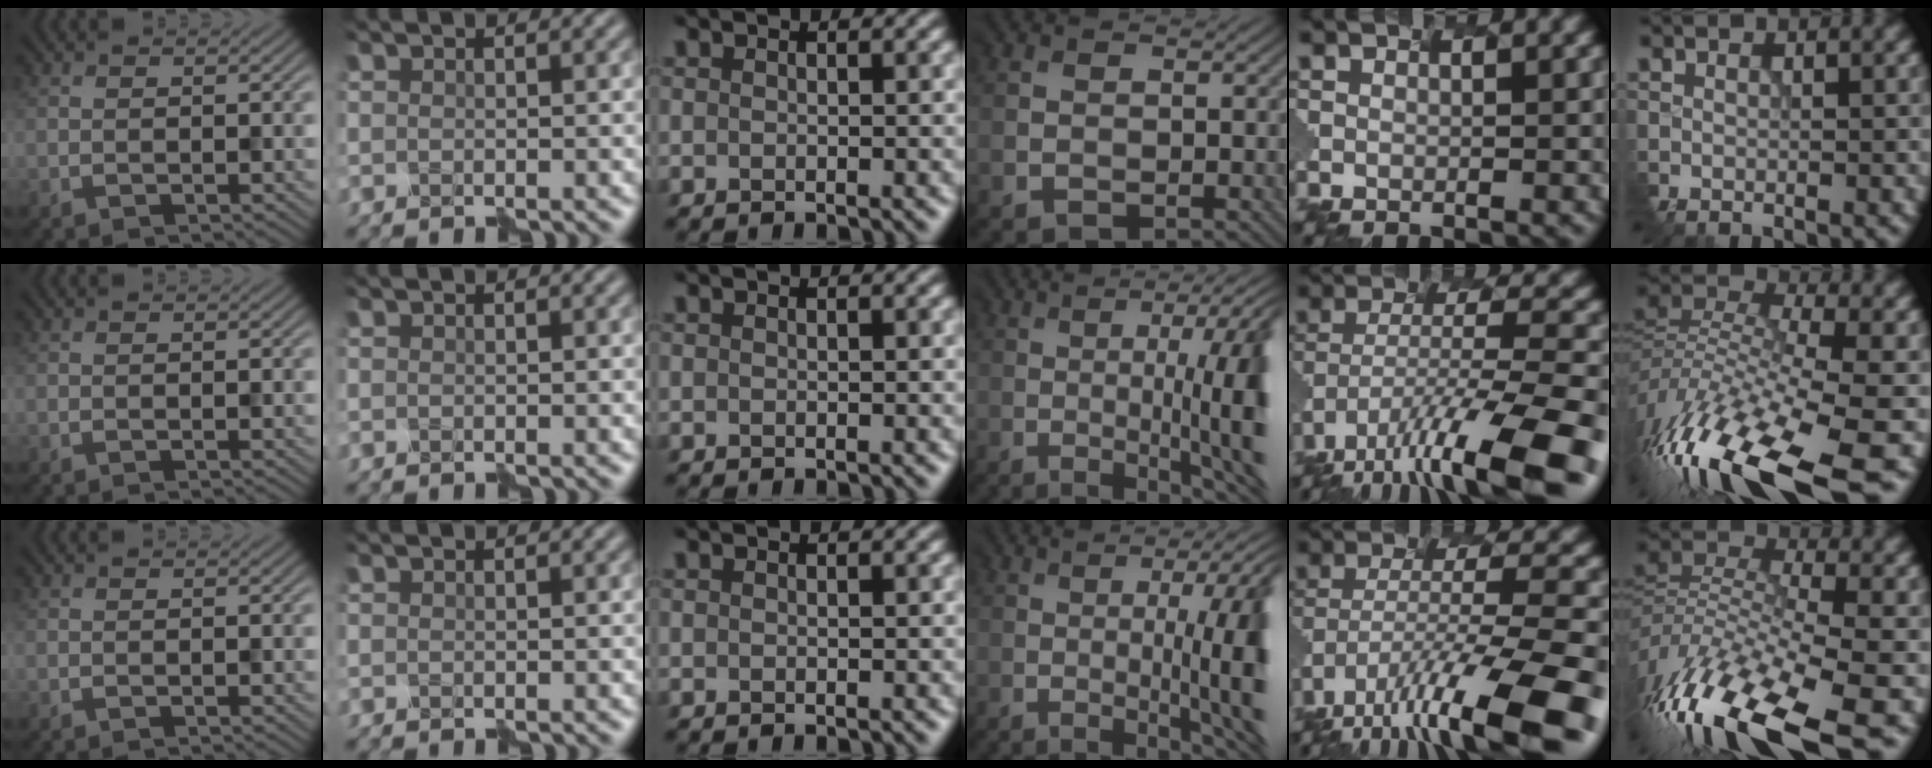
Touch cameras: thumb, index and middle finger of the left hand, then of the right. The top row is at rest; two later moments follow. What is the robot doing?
{"motion": "shake", "object": "plastic piggy bank"}